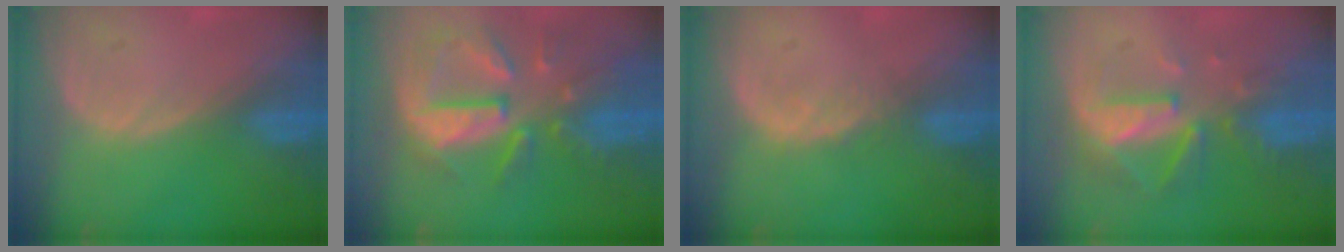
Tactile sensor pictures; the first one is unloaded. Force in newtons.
{"total": 10.8, "press": 9.4, "slide": 5.2}
{"total": 1.4, "press": 1.4, "slide": 0.2}
{"total": 8.1, "press": 7.4, "slide": 3.2}